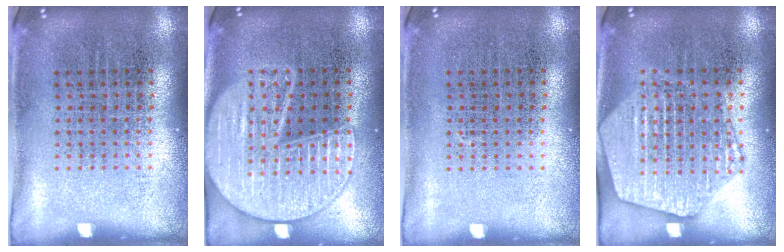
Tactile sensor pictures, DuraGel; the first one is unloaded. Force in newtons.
{"total": 3.4, "press": 3.4, "slide": 0.4}
{"total": 0.0}
{"total": 2.2, "press": 2.2, "slide": 0.3}